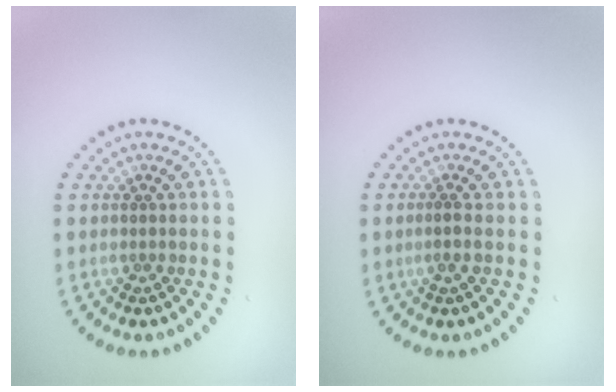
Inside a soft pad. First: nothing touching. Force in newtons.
{"total": 0.8, "press": 0.5, "slide": 0.6}